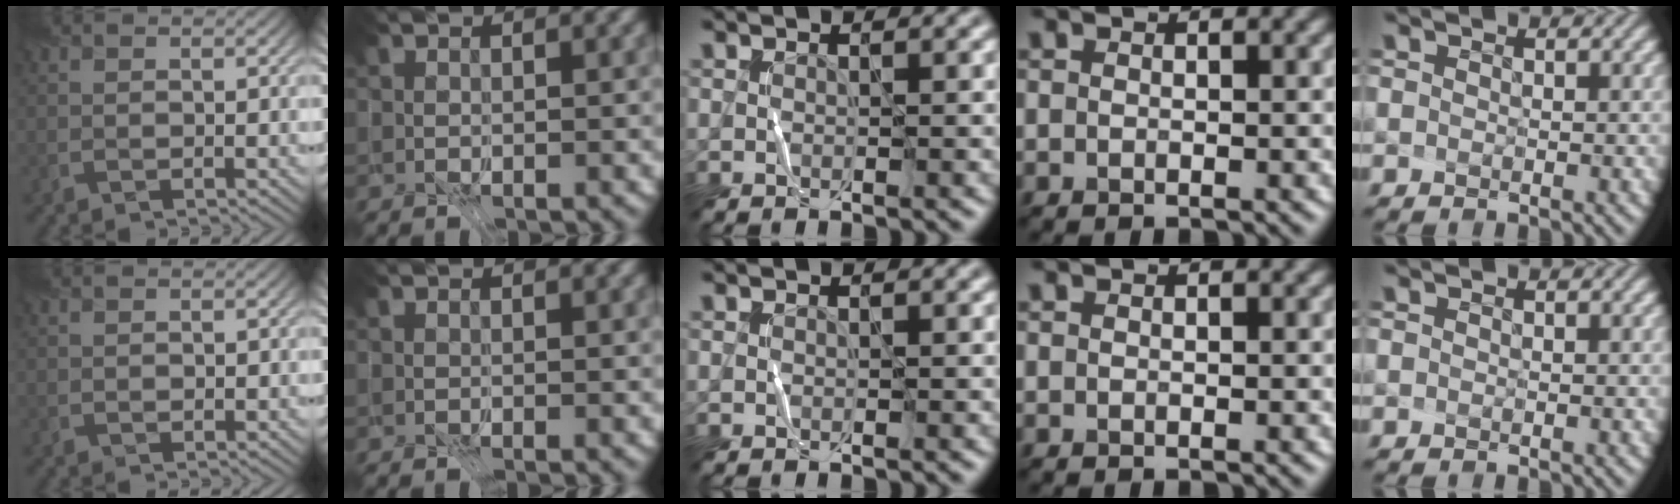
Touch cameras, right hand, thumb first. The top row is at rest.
{"thumb": {"total": 0.6, "force": [0.2, 0.4, 0.3], "torque": [-0.006, 0.000, 0.004]}, "index": {"total": 1.1, "force": [-0.7, -0.7, -0.5], "torque": [0.015, -0.004, -0.011]}}